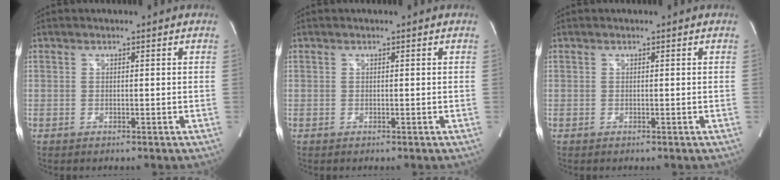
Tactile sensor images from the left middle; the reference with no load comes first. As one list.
[{"total": 0.0}, {"total": 0.0}]